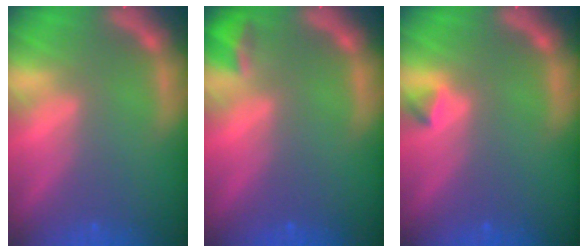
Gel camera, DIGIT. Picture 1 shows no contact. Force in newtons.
{"total": 1.9}
{"total": 0.9}